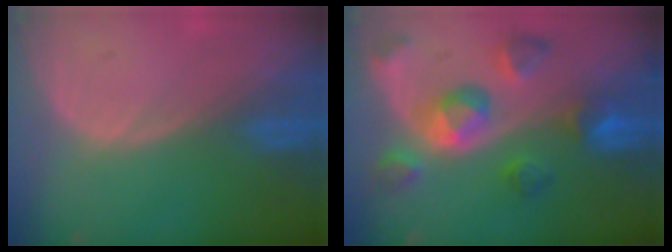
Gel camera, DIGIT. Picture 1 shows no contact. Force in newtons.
{"total": 9.9, "press": 8.8, "slide": 4.6}